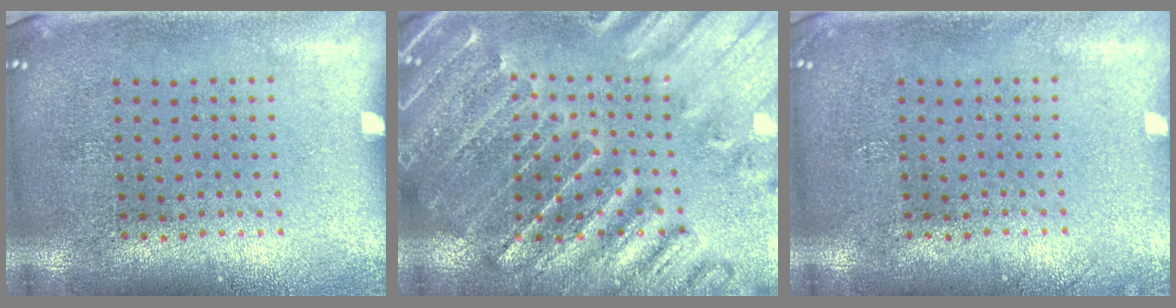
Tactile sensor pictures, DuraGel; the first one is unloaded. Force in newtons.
{"total": 2.0, "press": 2.0, "slide": 0.1}
{"total": 0.7, "press": 0.7, "slide": 0.1}